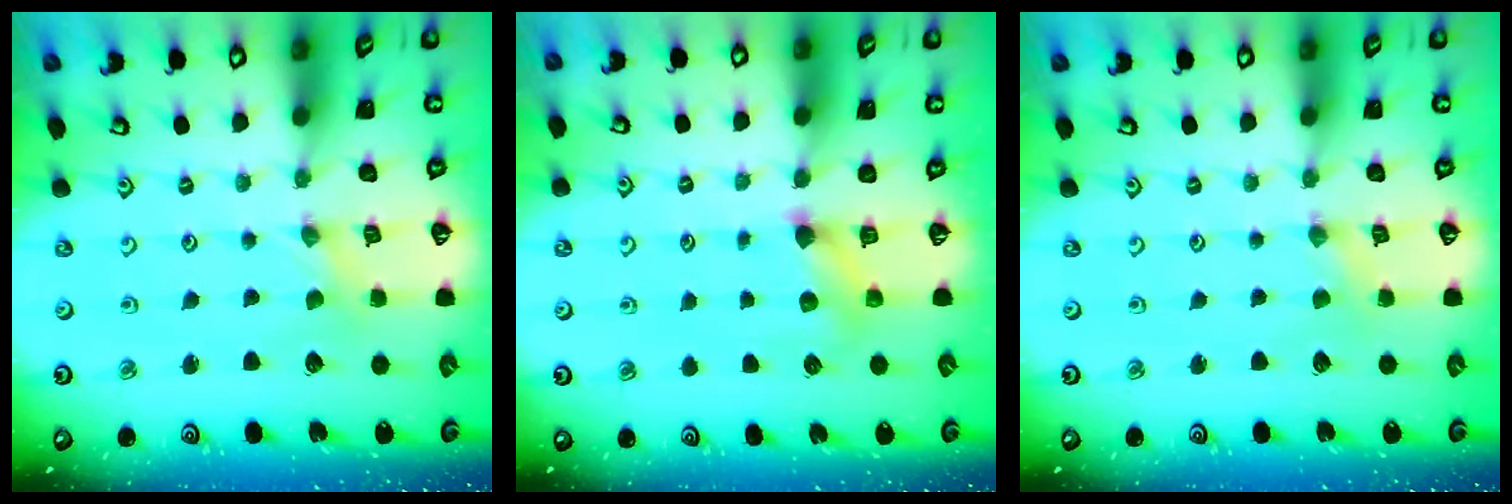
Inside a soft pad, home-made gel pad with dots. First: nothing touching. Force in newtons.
{"total": 5.7, "press": 5.7, "slide": 0.4}
{"total": 0.5, "press": 0.5, "slide": 0.1}